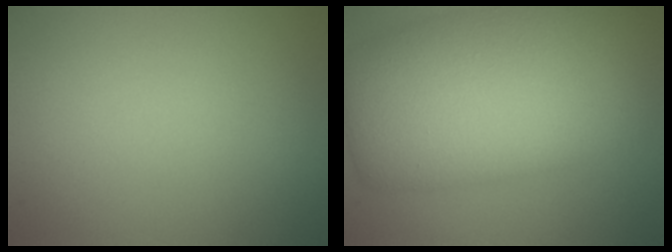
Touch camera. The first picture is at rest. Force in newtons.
{"total": 13.2, "press": 13.1, "slide": 0.7}